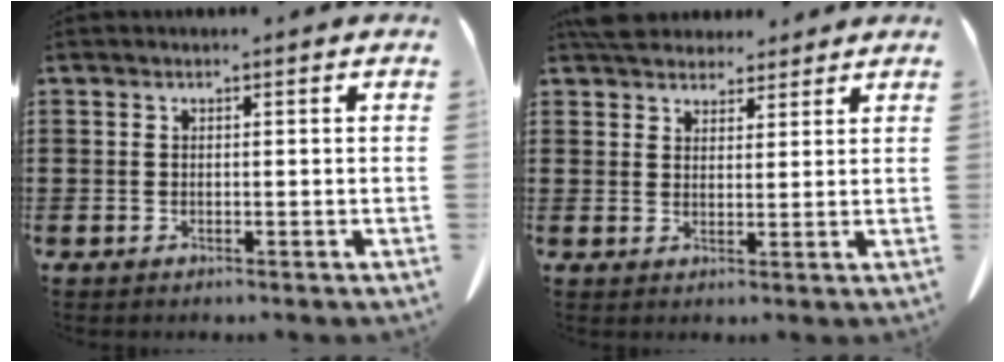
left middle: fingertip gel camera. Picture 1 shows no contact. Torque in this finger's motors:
{"motor_torque": [1.08, -0.14, 0.20, 0.03]}